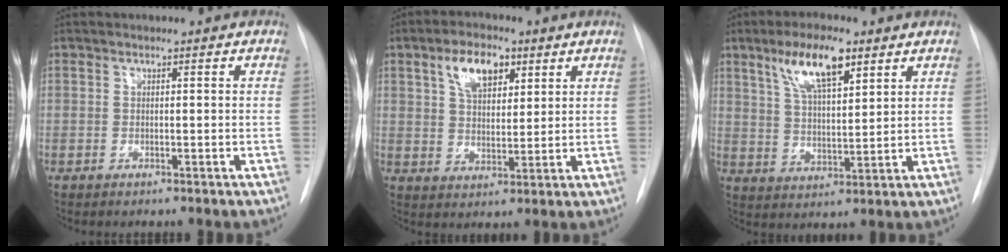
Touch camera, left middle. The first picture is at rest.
{"total": 7.4, "force": [3.7, 3.8, 5.1], "torque": [-0.095, 0.013, 0.069]}
{"total": 9.6, "force": [5.6, 2.4, 7.4], "torque": [-0.143, 0.008, 0.105]}